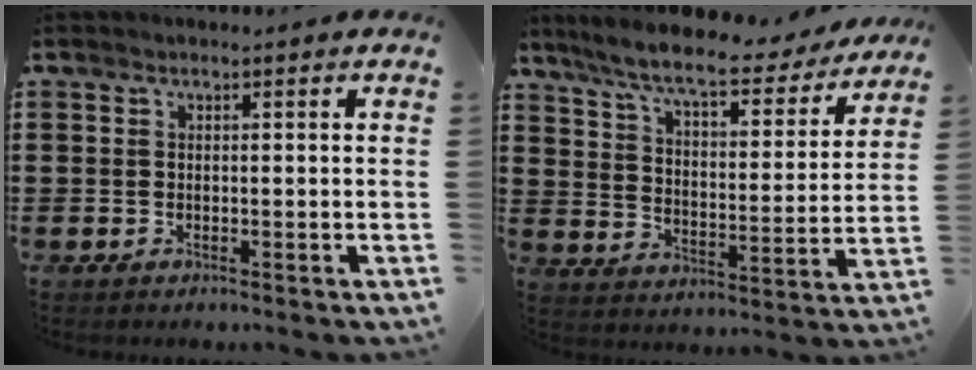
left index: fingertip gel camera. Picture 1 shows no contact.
{"total": 8.2, "force": [7.0, 0.8, 4.2], "torque": [-0.110, -0.040, 0.117]}